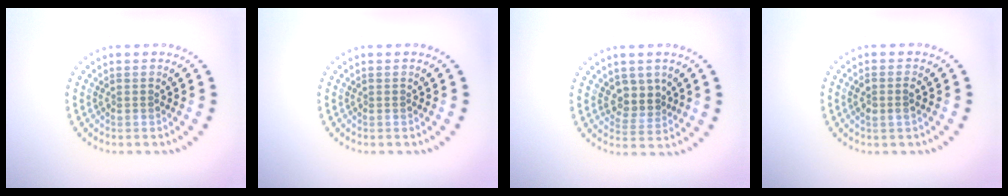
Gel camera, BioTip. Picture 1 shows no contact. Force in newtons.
{"total": 0.0}
{"total": 2.6, "press": 2.2, "slide": 1.5}
{"total": 1.4, "press": 1.3, "slide": 0.5}